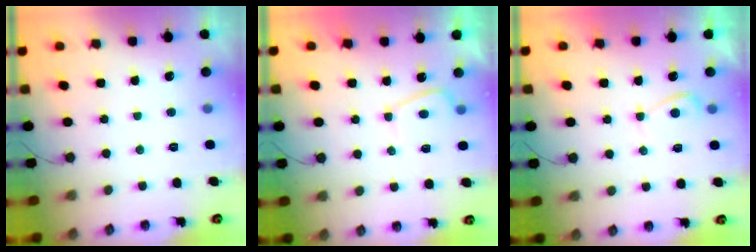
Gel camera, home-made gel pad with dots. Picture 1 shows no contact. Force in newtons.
{"total": 3.5, "press": 3.3, "slide": 0.9}
{"total": 2.1, "press": 2.0, "slide": 0.5}